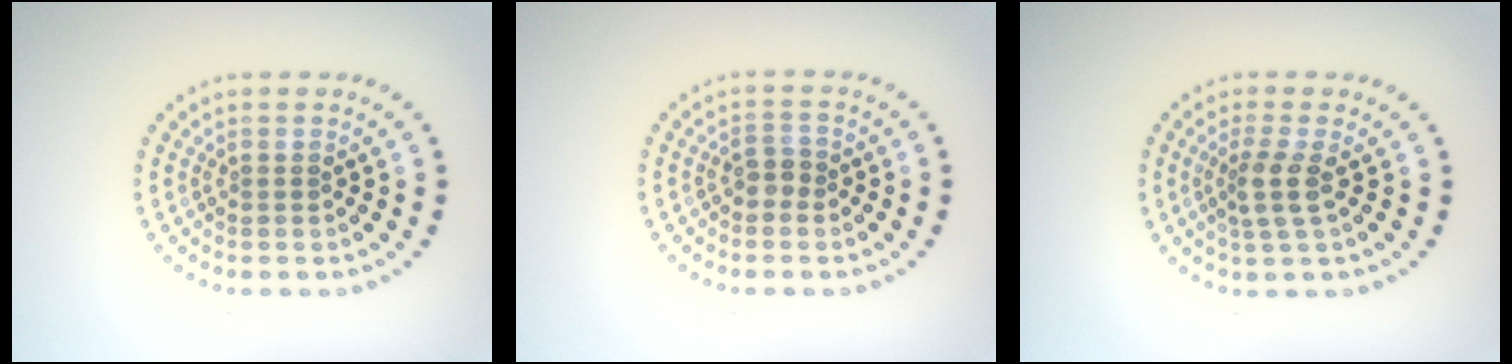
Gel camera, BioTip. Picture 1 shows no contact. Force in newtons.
{"total": 1.5, "press": 1.4, "slide": 0.6}
{"total": 2.4, "press": 1.9, "slide": 1.5}